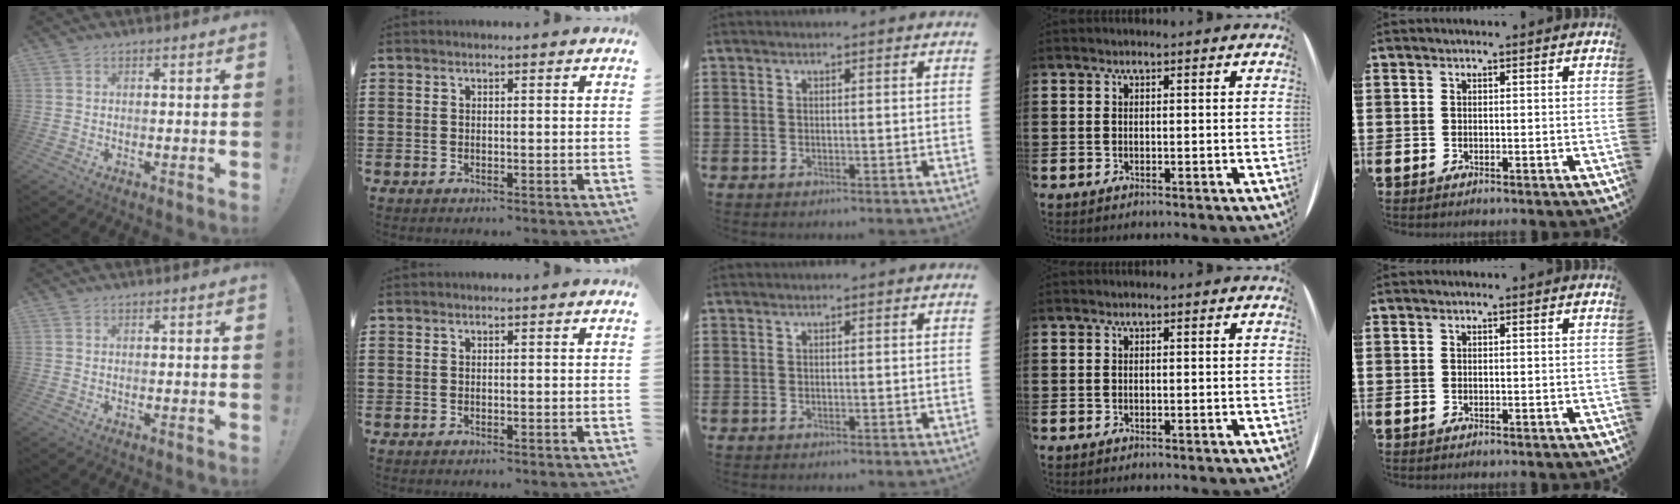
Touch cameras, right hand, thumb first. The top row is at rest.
{}